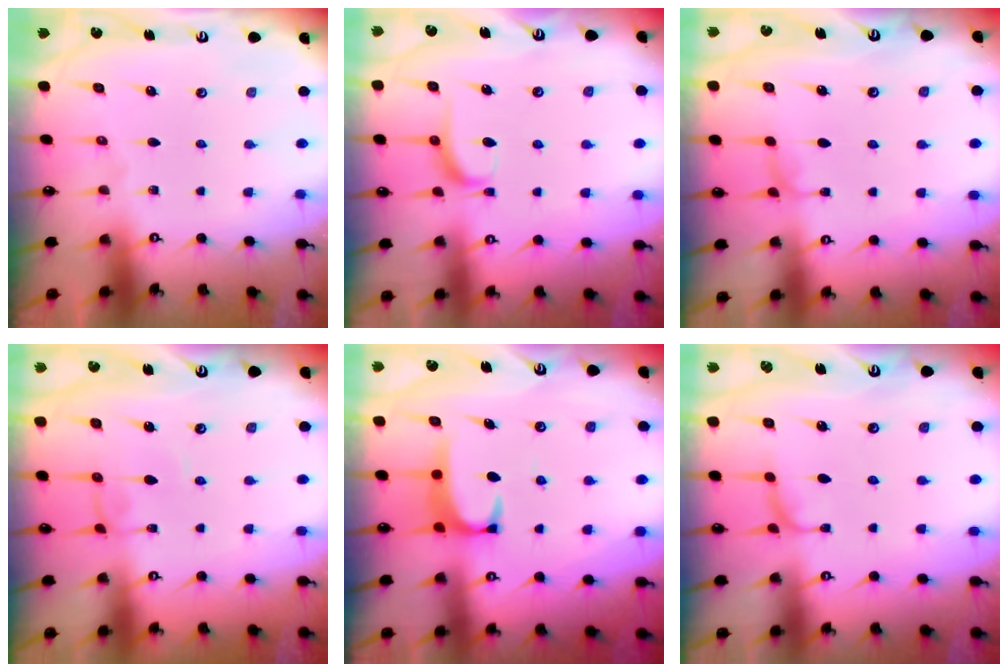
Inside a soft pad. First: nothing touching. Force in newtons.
{"total": 3.4, "press": 3.2, "slide": 0.9}
{"total": 2.3, "press": 2.2, "slide": 0.3}
{"total": 2.3, "press": 2.3, "slide": 0.2}
{"total": 2.3, "press": 2.3, "slide": 0.3}
{"total": 0.9, "press": 0.4, "slide": 0.8}